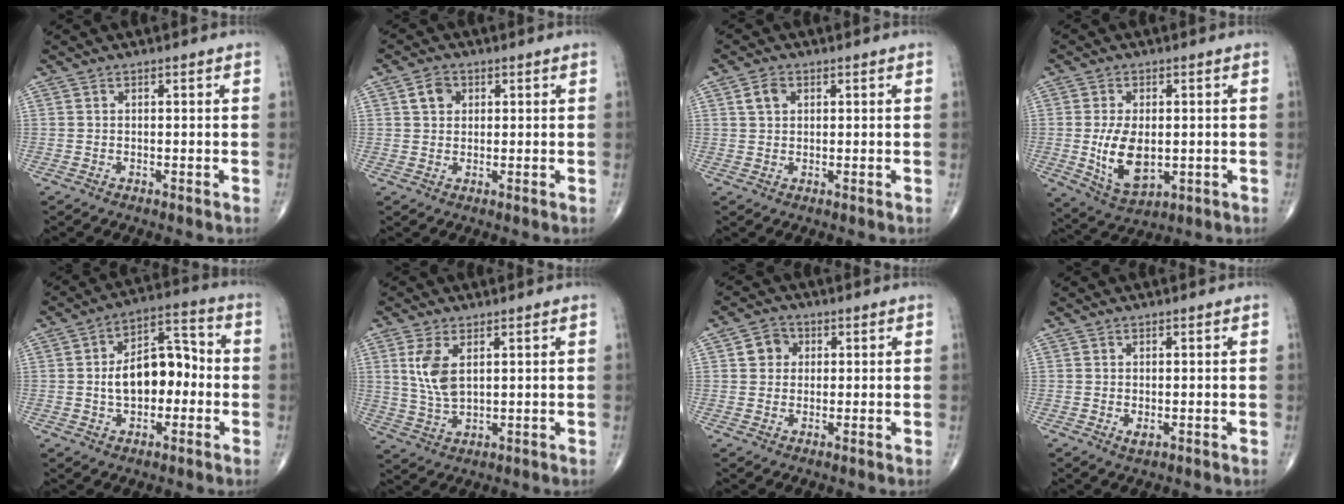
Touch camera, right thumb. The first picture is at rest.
{"total": 3.6, "force": [1.2, 2.8, 1.8], "torque": [-0.019, 0.001, 0.021]}
{"total": 3.0, "force": [1.1, 2.1, 1.8], "torque": [-0.028, 0.002, 0.021]}
{"total": 10.1, "force": [-0.7, 5.7, 8.3], "torque": [-0.143, -0.013, 0.001]}
{"total": 12.6, "force": [-0.8, 7.5, 10.0], "torque": [-0.136, 0.040, -0.020]}
{"total": 7.1, "force": [2.2, 3.5, 5.7], "torque": [-0.119, -0.009, 0.053]}
{"total": 4.1, "force": [1.0, 3.6, 1.6], "torque": [-0.004, 0.003, 0.010]}
{"total": 1.2, "force": [-0.2, 0.6, 1.1], "torque": [-0.018, -0.004, -0.001]}